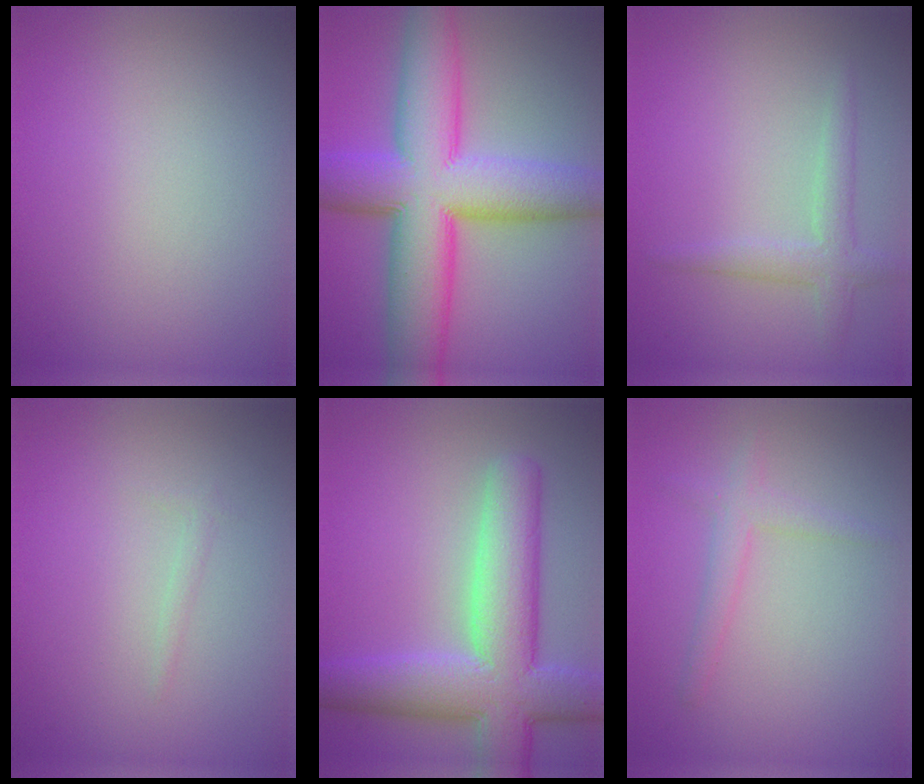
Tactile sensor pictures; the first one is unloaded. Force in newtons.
{"total": 12.9, "press": 12.9, "slide": 0.3}
{"total": 2.3, "press": 2.3, "slide": 0.1}
{"total": 0.6, "press": 0.6, "slide": 0.0}
{"total": 9.5, "press": 9.5, "slide": 0.7}
{"total": 2.0, "press": 2.0, "slide": 0.1}